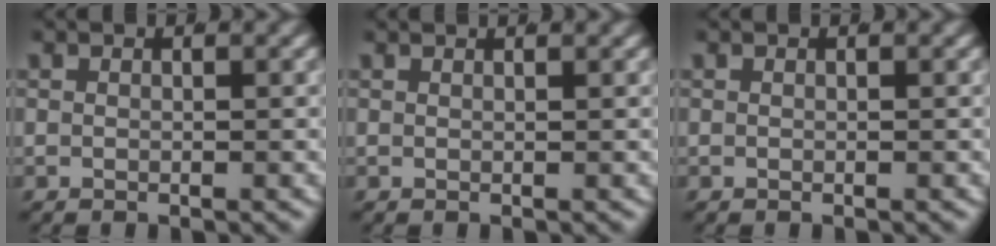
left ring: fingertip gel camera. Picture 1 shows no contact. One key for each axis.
{"total": 0.8, "fx": 0.7, "fy": -0.4, "fz": 0.1, "tx": 0.004, "ty": 0.001, "tz": 0.010}
{"total": 0.0}